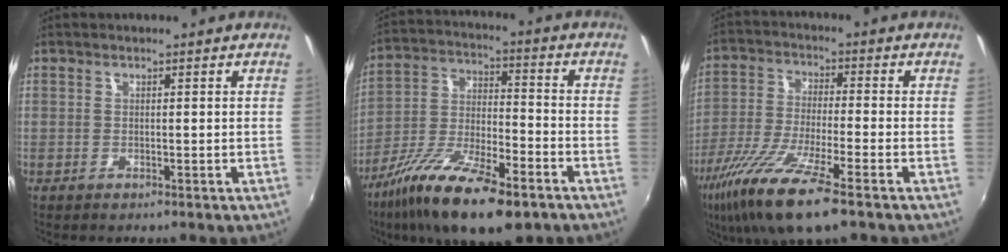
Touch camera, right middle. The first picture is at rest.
{"total": 19.2, "force": [-12.1, 6.1, 13.6], "torque": [-0.260, -0.036, -0.214]}
{"total": 15.2, "force": [-9.3, 2.2, 11.8], "torque": [-0.243, -0.044, -0.175]}